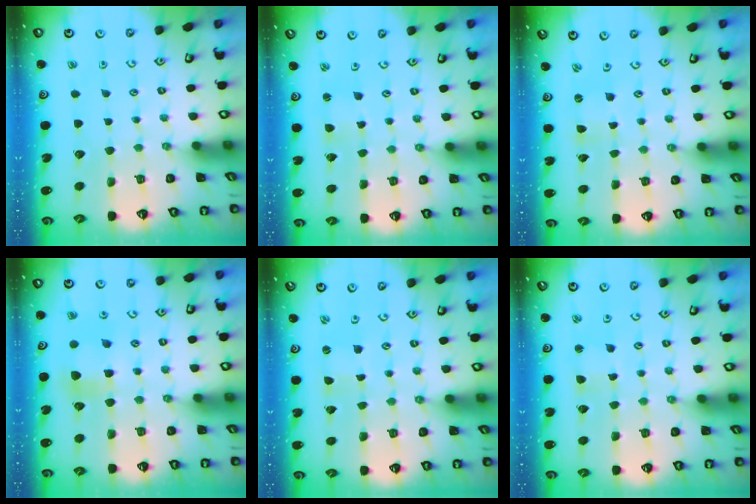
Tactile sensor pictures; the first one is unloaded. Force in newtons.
{"total": 2.7, "press": 2.6, "slide": 0.4}
{"total": 1.9, "press": 1.9, "slide": 0.2}
{"total": 5.6, "press": 5.6, "slide": 0.0}
{"total": 0.0}
{"total": 2.4, "press": 2.4, "slide": 0.4}